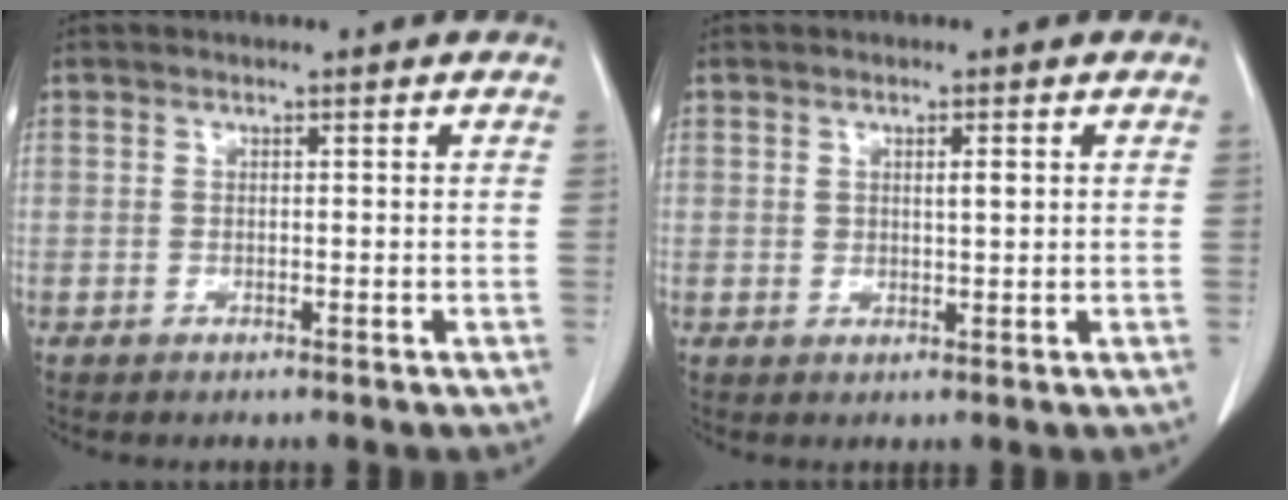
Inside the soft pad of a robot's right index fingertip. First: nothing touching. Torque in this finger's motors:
{"motor_torque": [0.01, 0.09, 0.11, 0.01]}